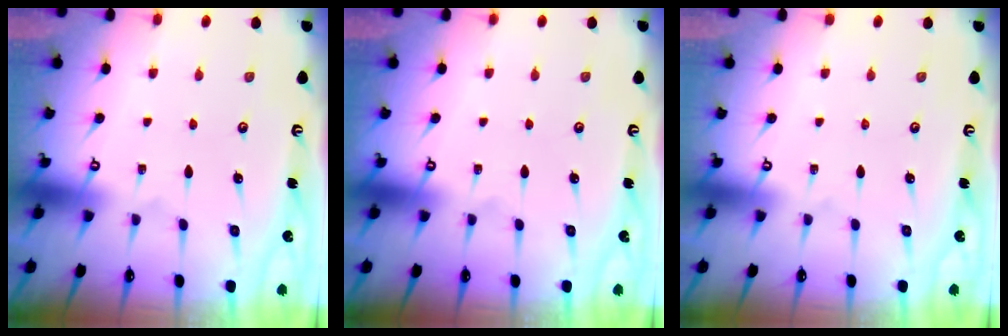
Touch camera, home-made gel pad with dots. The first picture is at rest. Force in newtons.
{"total": 0.0}
{"total": 0.0}